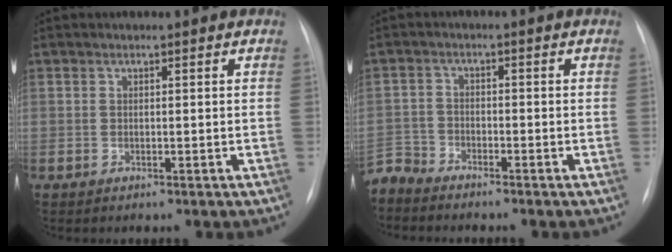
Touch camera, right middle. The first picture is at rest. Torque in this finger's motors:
{"motor_torque": [0.15, -0.29, 0.03, 0.01]}